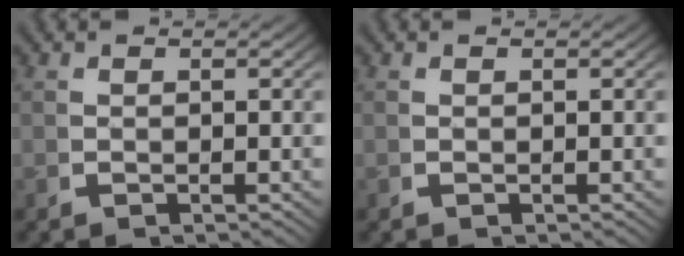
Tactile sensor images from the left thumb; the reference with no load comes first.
{"total": 0.0}